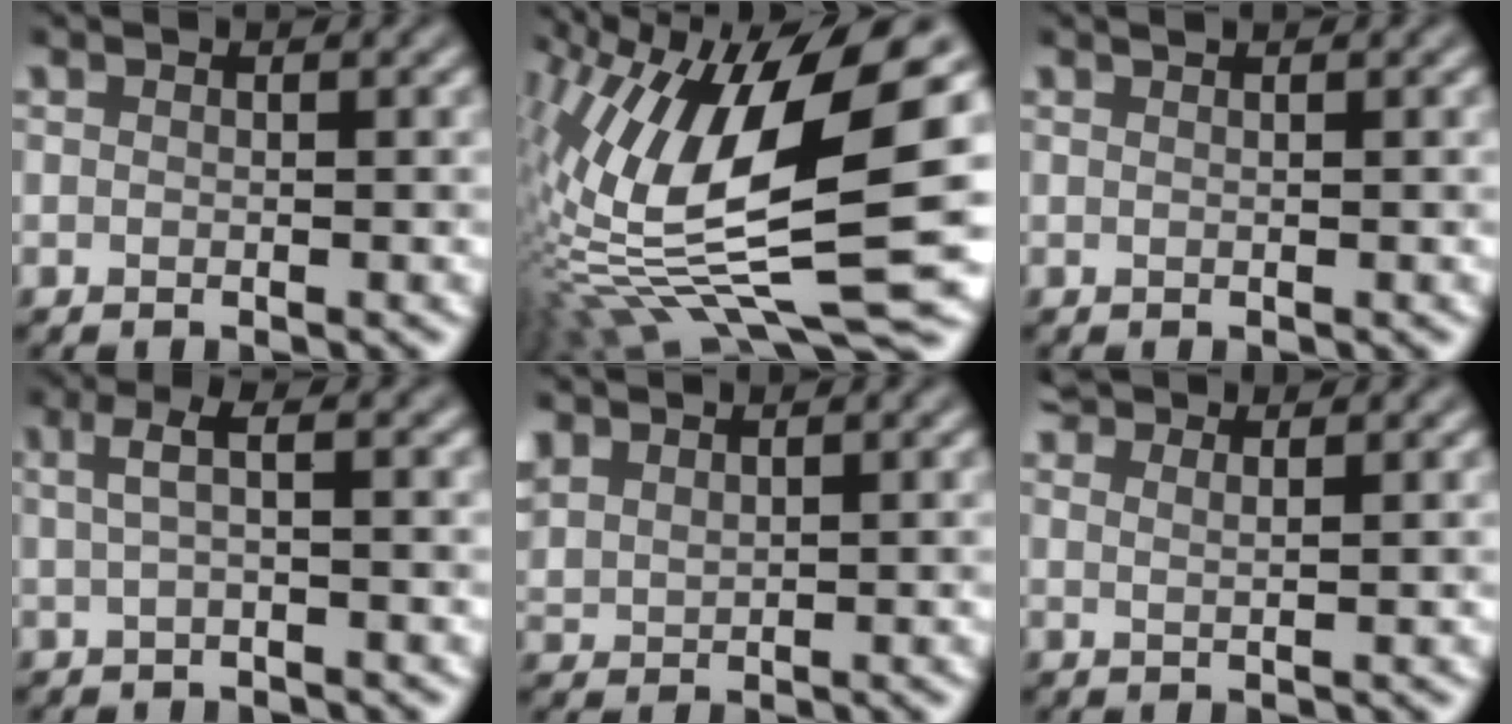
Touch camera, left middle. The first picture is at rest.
{"total": 16.6, "force": [0.4, 5.7, 15.6], "torque": [-0.299, 0.007, 0.002]}
{"total": 1.5, "force": [0.9, 0.7, 1.0], "torque": [-0.004, -0.004, -0.003]}
{"total": 2.5, "force": [0.3, 0.7, 2.3], "torque": [-0.040, 0.009, 0.002]}
{"total": 2.3, "force": [1.9, 1.0, 0.9], "torque": [-0.028, 0.007, 0.043]}
{"total": 3.0, "force": [2.3, 1.0, 1.6], "torque": [-0.011, 0.013, 0.012]}